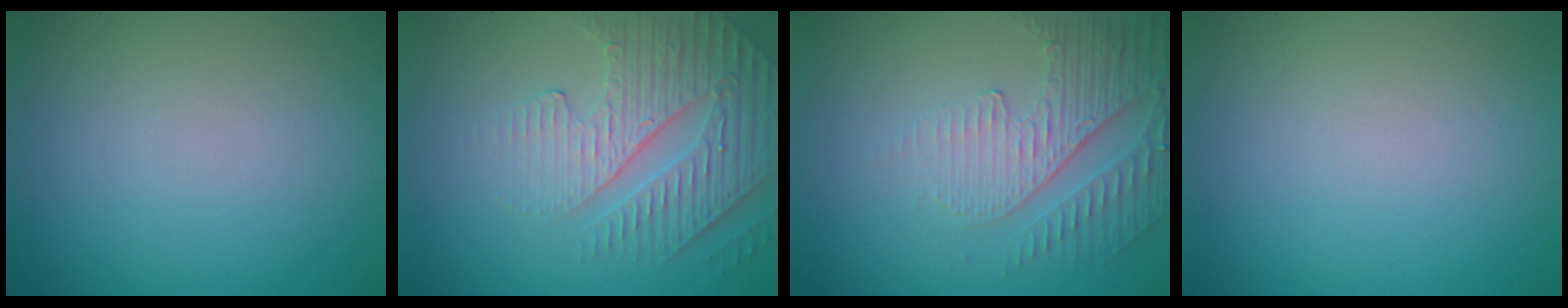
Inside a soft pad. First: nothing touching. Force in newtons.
{"total": 4.2, "press": 4.0, "slide": 1.4}
{"total": 5.1, "press": 3.3, "slide": 3.9}
{"total": 0.0}